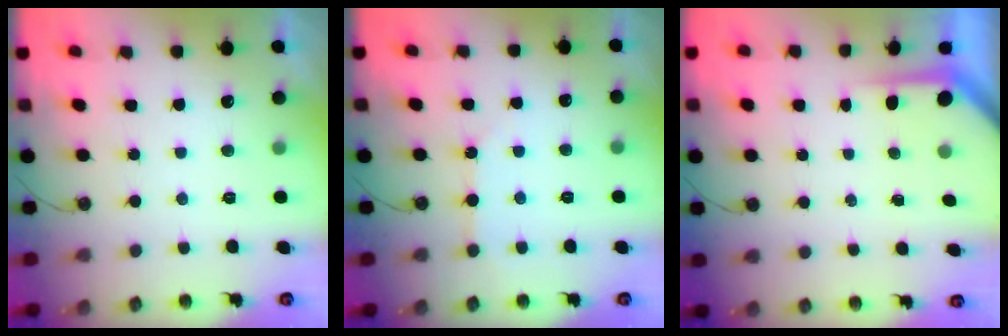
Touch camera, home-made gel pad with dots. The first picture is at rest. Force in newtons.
{"total": 2.1, "press": 2.0, "slide": 0.3}
{"total": 3.6, "press": 3.6, "slide": 0.3}